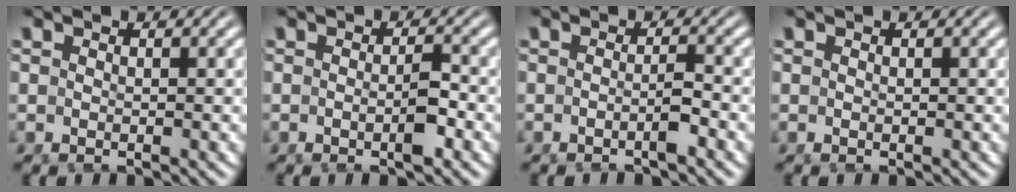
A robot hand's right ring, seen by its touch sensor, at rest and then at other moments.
{"total": 2.0, "force": [-0.8, 0.2, 1.8], "torque": [-0.020, 0.002, -0.016]}
{"total": 1.5, "force": [-1.1, -0.3, 1.0], "torque": [-0.008, 0.003, -0.021]}
{"total": 0.0}